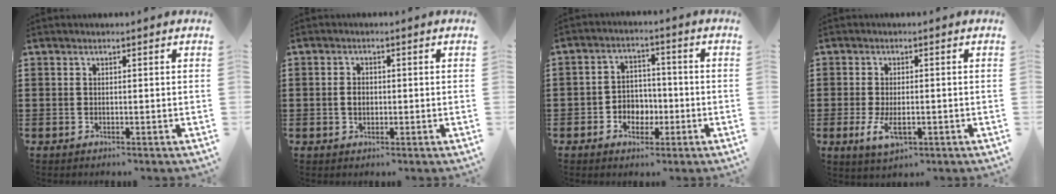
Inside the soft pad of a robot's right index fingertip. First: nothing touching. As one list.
[{"total": 2.0, "force": [-0.2, 1.3, 1.5], "torque": [-0.031, 0.006, -0.005]}, {"total": 4.4, "force": [-1.8, 3.7, 1.6], "torque": [-0.029, 0.006, -0.038]}, {"total": 3.9, "force": [-0.8, 1.9, 3.4], "torque": [-0.080, -0.005, -0.019]}]